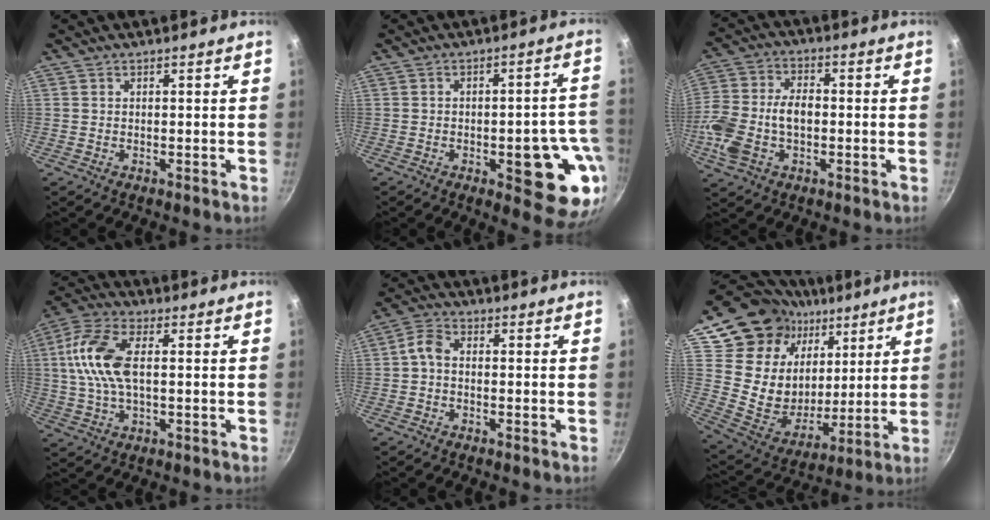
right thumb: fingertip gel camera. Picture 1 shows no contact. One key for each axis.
{"total": 14.6, "fx": -4.4, "fy": 5.9, "fz": 12.7, "tx": -0.100, "ty": 0.024, "tz": -0.054}
{"total": 13.1, "fx": -2.3, "fy": 8.3, "fz": 9.9, "tx": -0.192, "ty": 0.030, "tz": -0.052}
{"total": 12.0, "fx": 1.2, "fy": 6.0, "fz": 10.4, "tx": -0.218, "ty": 0.017, "tz": 0.011}
{"total": 3.5, "fx": -0.7, "fy": 2.3, "fz": 2.6, "tx": -0.058, "ty": 0.019, "tz": -0.025}
{"total": 22.6, "fx": 10.7, "fy": 16.7, "fz": 10.8, "tx": -0.176, "ty": -0.041, "tz": 0.197}